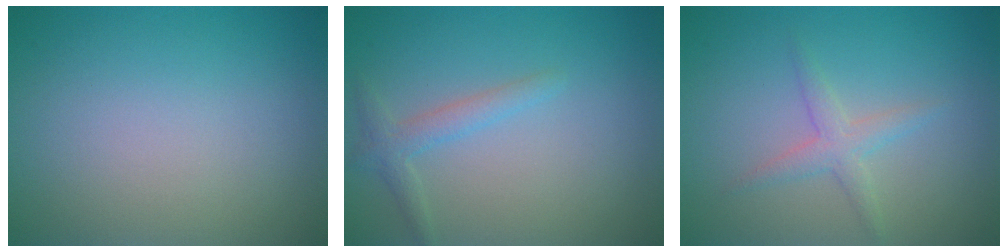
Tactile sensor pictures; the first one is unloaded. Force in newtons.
{"total": 1.8, "press": 1.8, "slide": 0.1}
{"total": 2.0, "press": 2.0, "slide": 0.1}